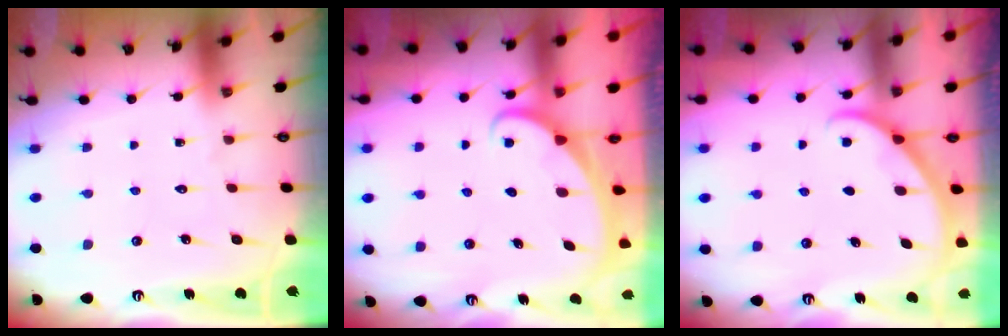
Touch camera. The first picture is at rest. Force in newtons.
{"total": 1.7, "press": 1.7, "slide": 0.1}
{"total": 2.6, "press": 2.5, "slide": 0.3}